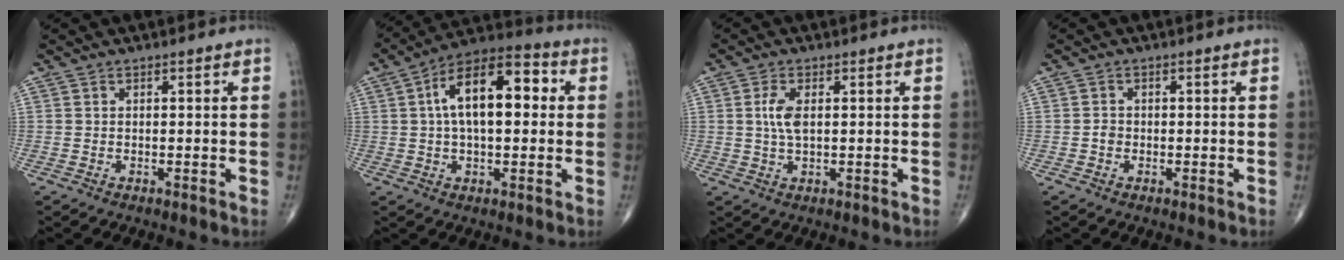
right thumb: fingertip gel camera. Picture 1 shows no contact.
{"total": 15.6, "force": [2.4, 7.6, 13.4], "torque": [-0.209, 0.031, 0.031]}
{"total": 4.1, "force": [0.6, 1.8, 3.7], "torque": [-0.084, -0.001, 0.012]}
{"total": 1.2, "force": [-0.4, 1.0, 0.5], "torque": [-0.002, 0.004, -0.008]}